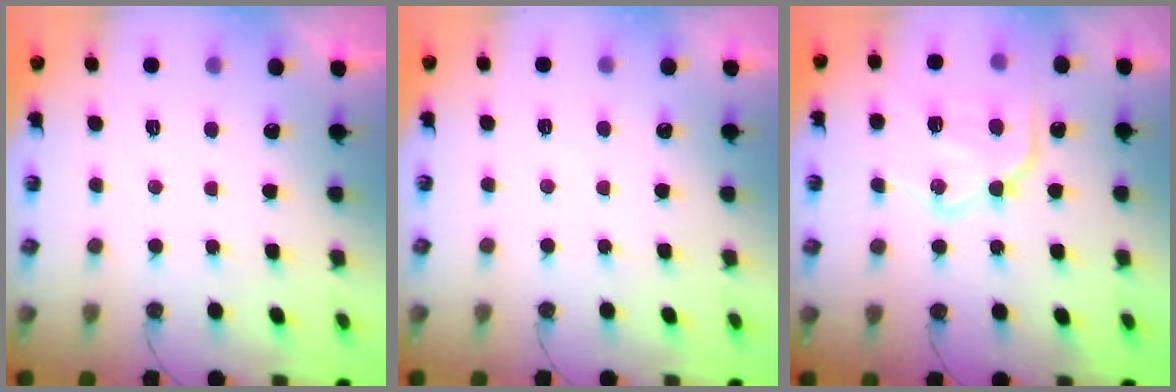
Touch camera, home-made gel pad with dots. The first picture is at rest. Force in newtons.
{"total": 2.9, "press": 2.9, "slide": 0.4}
{"total": 20.0, "press": 19.9, "slide": 1.7}